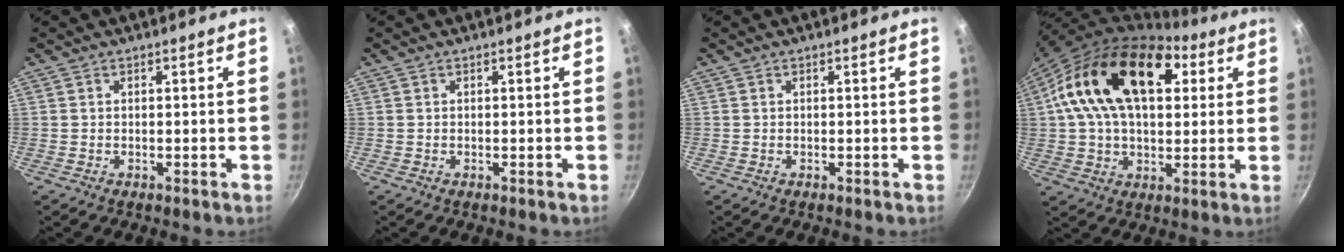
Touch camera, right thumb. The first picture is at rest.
{"total": 0.0}
{"total": 0.0}
{"total": 23.9, "force": [6.5, 14.6, 17.7], "torque": [-0.288, 0.019, 0.093]}